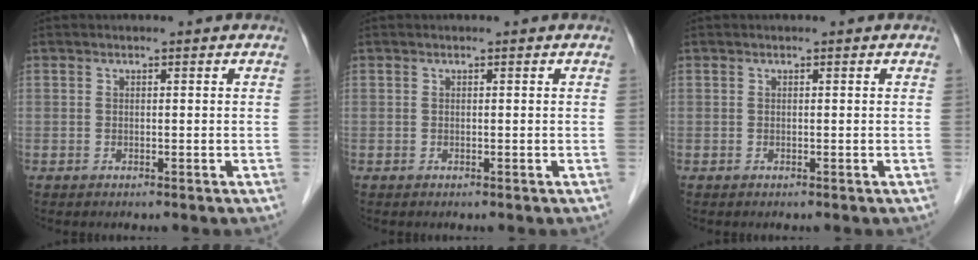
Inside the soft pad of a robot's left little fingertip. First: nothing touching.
{"total": 0.0}
{"total": 0.0}